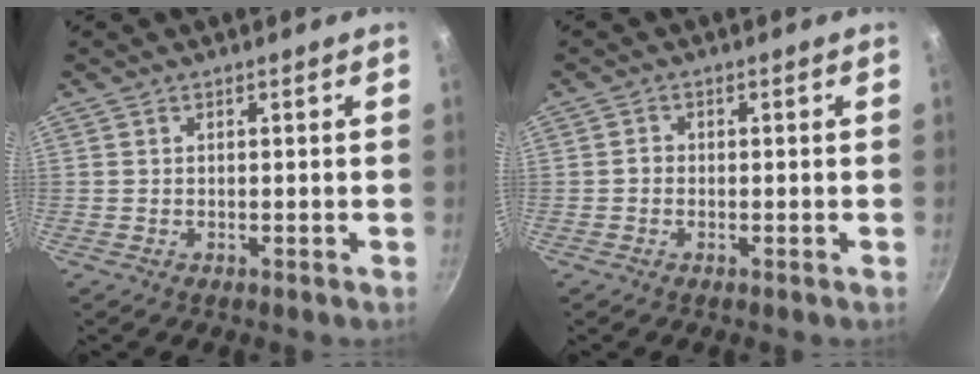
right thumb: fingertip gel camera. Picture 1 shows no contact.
{"total": 1.2, "force": [-0.3, 1.0, 0.5], "torque": [-0.006, 0.006, -0.007]}